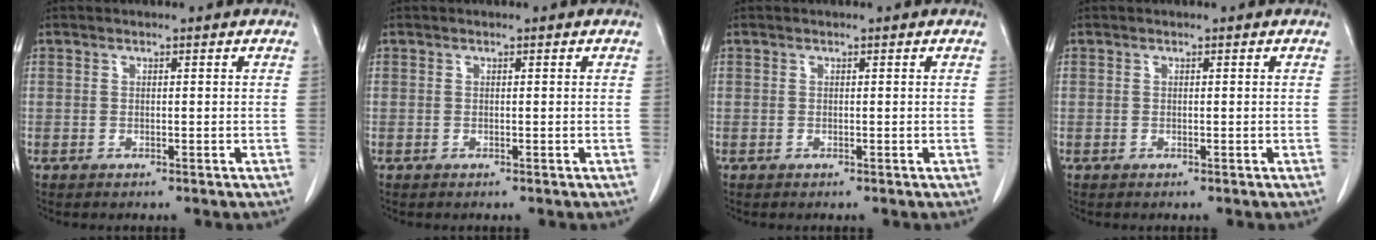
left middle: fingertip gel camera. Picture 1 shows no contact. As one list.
[{"total": 0.0}, {"total": 0.0}, {"total": 0.0}]